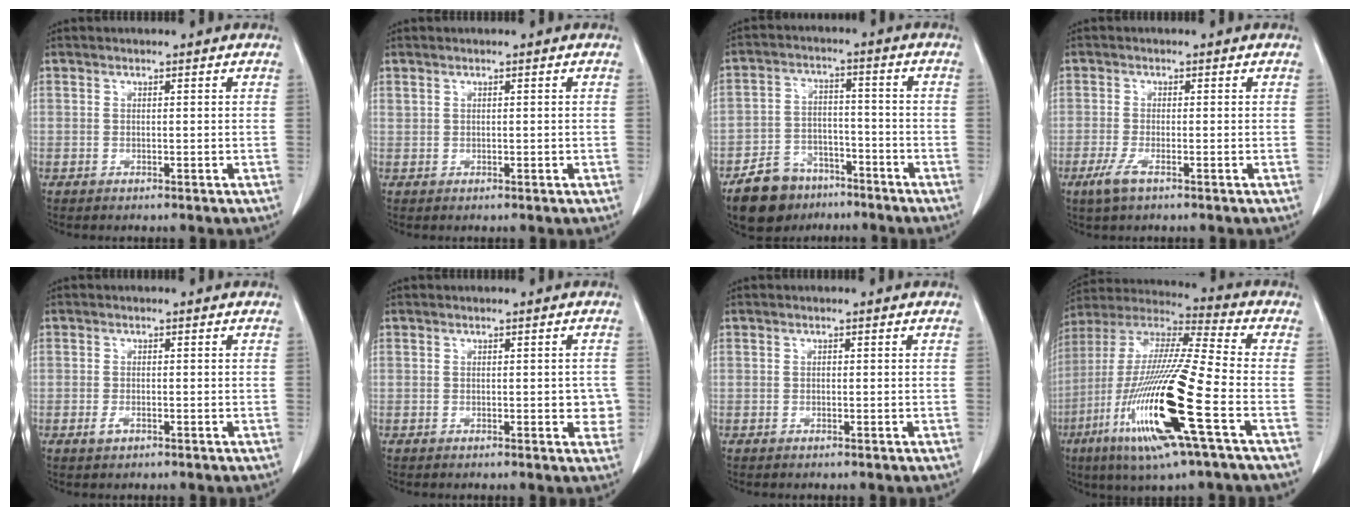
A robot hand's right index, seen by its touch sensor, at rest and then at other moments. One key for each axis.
{"total": 0.0}
{"total": 9.3, "fx": -6.8, "fy": 5.7, "fz": 2.7, "tx": -0.056, "ty": 0.009, "tz": -0.113}
{"total": 3.0, "fx": -1.7, "fy": 0.5, "fz": 2.4, "tx": -0.056, "ty": -0.007, "tz": -0.037}
{"total": 1.3, "fx": -0.6, "fy": 0.6, "fz": 0.9, "tx": -0.017, "ty": 0.000, "tz": -0.008}
{"total": 2.7, "fx": -0.2, "fy": 1.3, "fz": 2.3, "tx": -0.012, "ty": 0.002, "tz": -0.003}
{"total": 0.0}
{"total": 22.3, "fx": -7.9, "fy": 1.0, "fz": 20.9, "tx": -0.443, "ty": -0.037, "tz": -0.153}